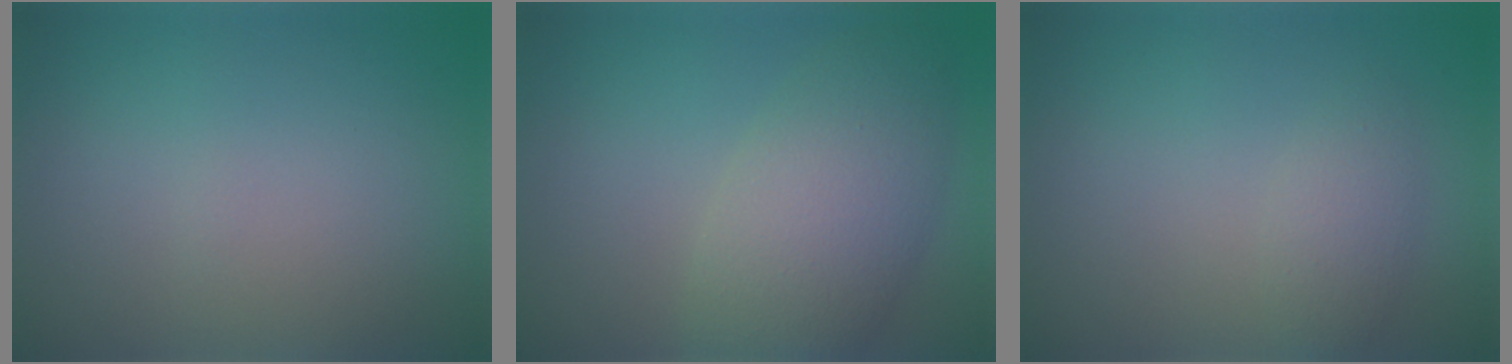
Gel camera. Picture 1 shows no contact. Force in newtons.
{"total": 6.1, "press": 6.1, "slide": 0.2}
{"total": 1.6, "press": 1.6, "slide": 0.1}